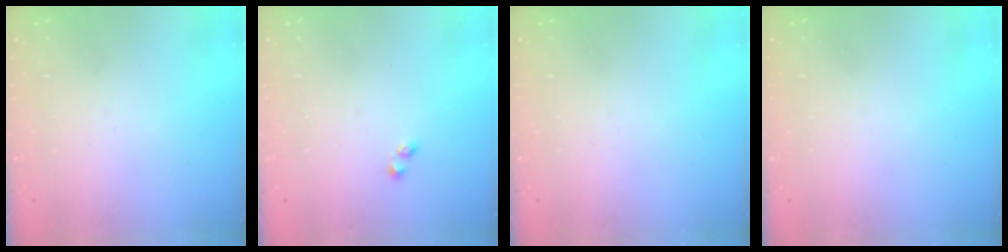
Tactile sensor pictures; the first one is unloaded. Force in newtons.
{"total": 0.9, "press": 0.8, "slide": 0.5}
{"total": 0.0}
{"total": 0.0}